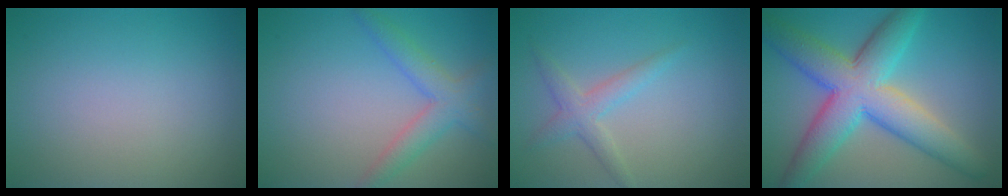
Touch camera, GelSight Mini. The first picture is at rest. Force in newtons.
{"total": 3.4, "press": 3.4, "slide": 0.2}
{"total": 2.3, "press": 2.2, "slide": 0.1}
{"total": 9.6, "press": 9.6, "slide": 0.3}